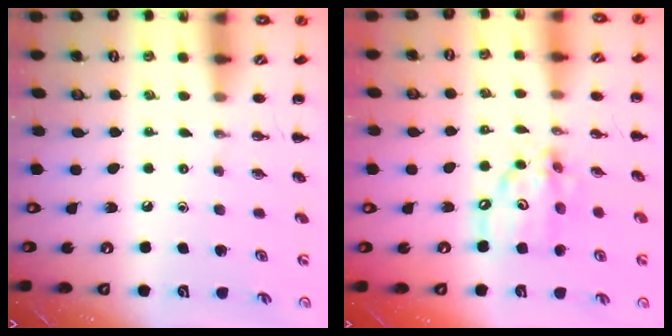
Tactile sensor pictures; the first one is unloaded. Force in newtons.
{"total": 11.1, "press": 10.9, "slide": 2.1}